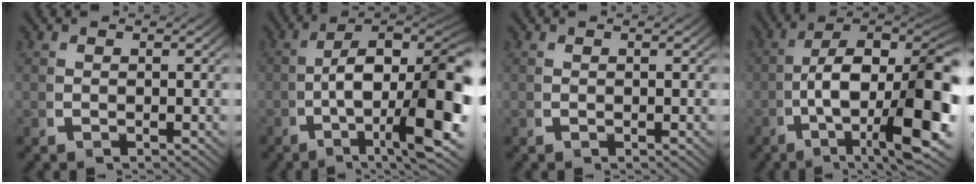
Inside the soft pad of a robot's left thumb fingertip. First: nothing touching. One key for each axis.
{"total": 15.0, "fx": -1.3, "fy": 8.1, "fz": 12.6, "tx": -0.200, "ty": -0.064, "tz": -0.004}
{"total": 0.0}
{"total": 16.8, "fx": -1.7, "fy": 9.2, "fz": 13.9, "tx": -0.230, "ty": -0.076, "tz": -0.004}